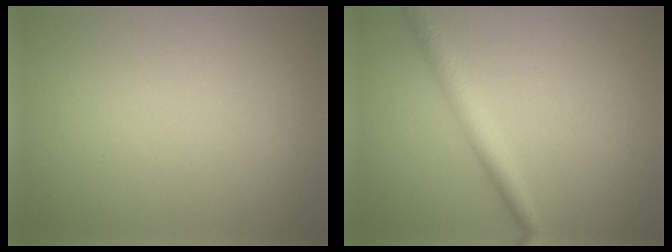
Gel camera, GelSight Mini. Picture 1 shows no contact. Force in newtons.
{"total": 2.7, "press": 2.7, "slide": 0.2}